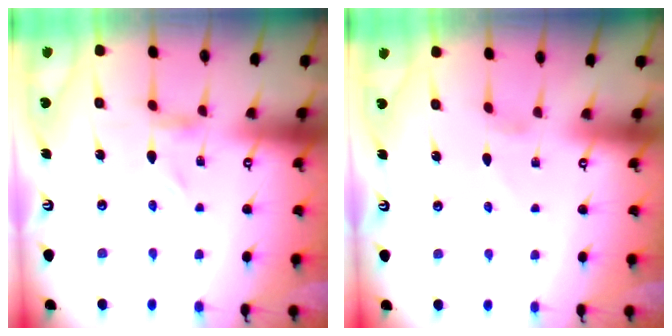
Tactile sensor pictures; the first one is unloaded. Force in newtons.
{"total": 0.0}